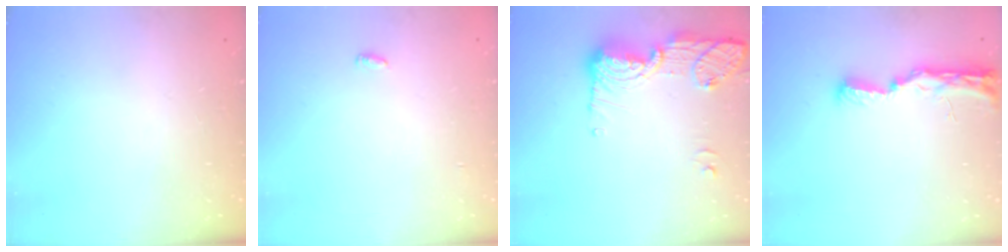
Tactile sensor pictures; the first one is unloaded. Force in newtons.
{"total": 6.9, "press": 2.6, "slide": 6.4}
{"total": 14.5, "press": 14.3, "slide": 2.9}
{"total": 8.8, "press": 8.7, "slide": 0.9}